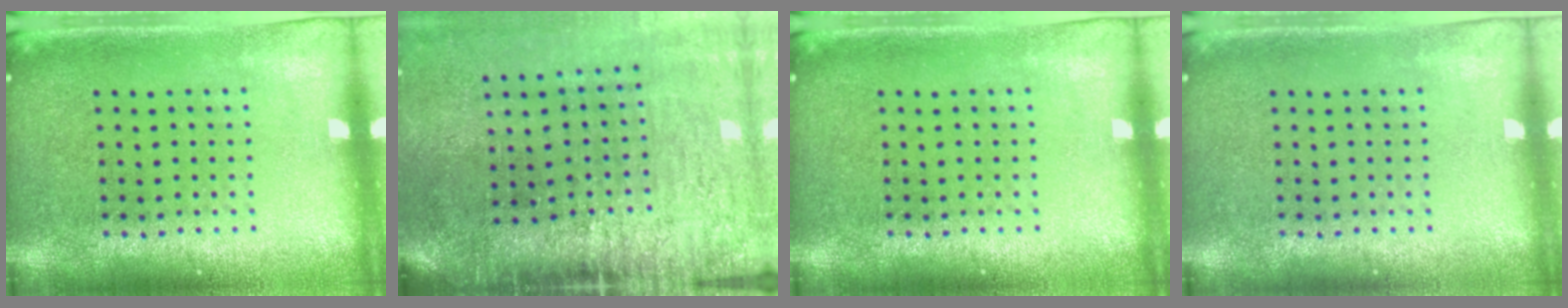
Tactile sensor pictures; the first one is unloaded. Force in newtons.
{"total": 4.6, "press": 3.8, "slide": 2.7}
{"total": 0.0}
{"total": 0.0}